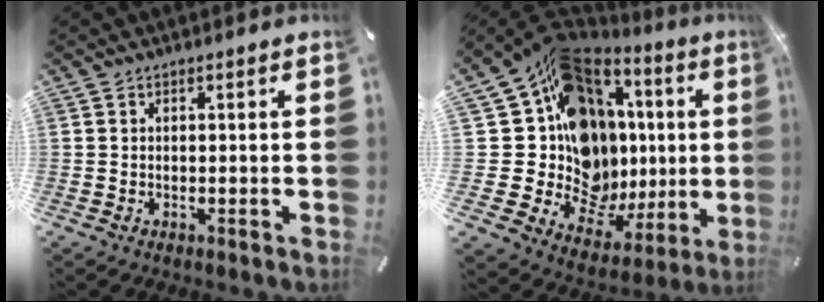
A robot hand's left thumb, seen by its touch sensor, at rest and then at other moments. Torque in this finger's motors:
{"motor_torque": [2.47, 2.54, 1.84, -0.93, 0.43]}